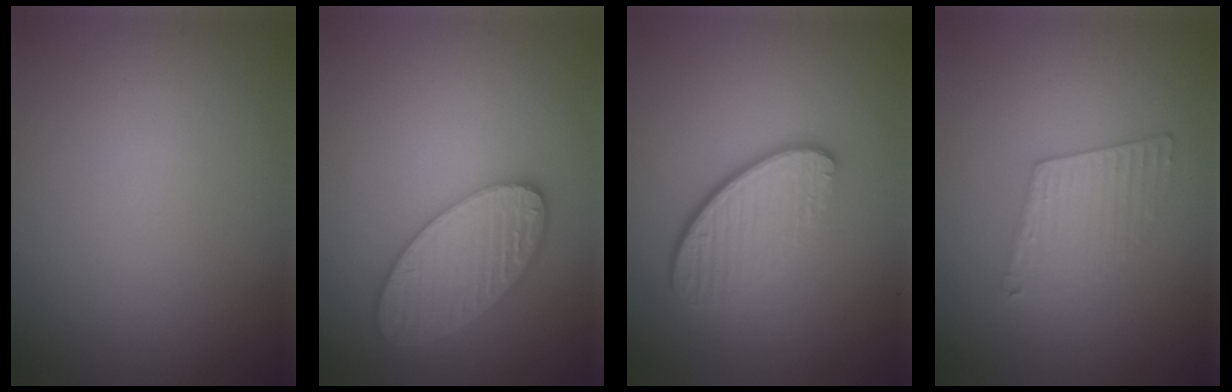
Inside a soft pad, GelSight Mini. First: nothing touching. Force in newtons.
{"total": 5.1, "press": 4.7, "slide": 2.0}
{"total": 4.6, "press": 3.1, "slide": 3.4}
{"total": 2.8, "press": 2.8, "slide": 0.3}